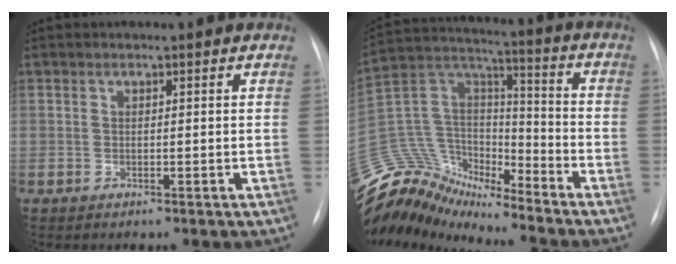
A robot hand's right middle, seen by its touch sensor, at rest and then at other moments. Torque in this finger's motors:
{"motor_torque": [0.16, -0.30, 0.00, -0.13]}